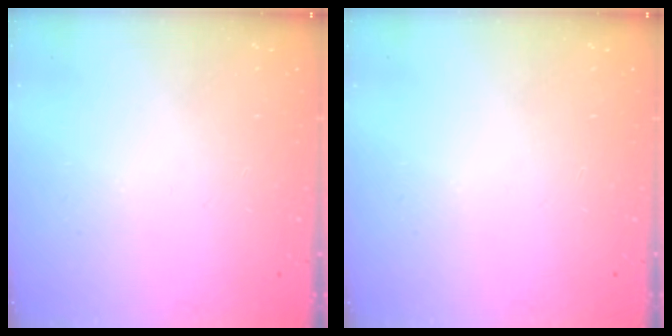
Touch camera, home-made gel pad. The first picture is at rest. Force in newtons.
{"total": 0.0}